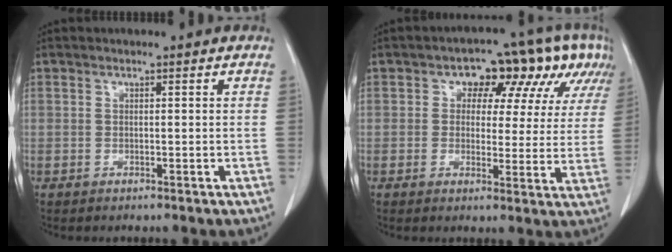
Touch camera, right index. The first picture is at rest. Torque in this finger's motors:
{"motor_torque": [0.57, 0.49, 0.10, 0.02]}